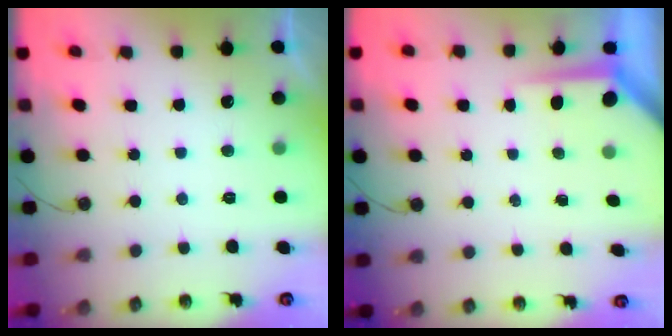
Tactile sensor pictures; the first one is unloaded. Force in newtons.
{"total": 4.0, "press": 4.0, "slide": 0.3}